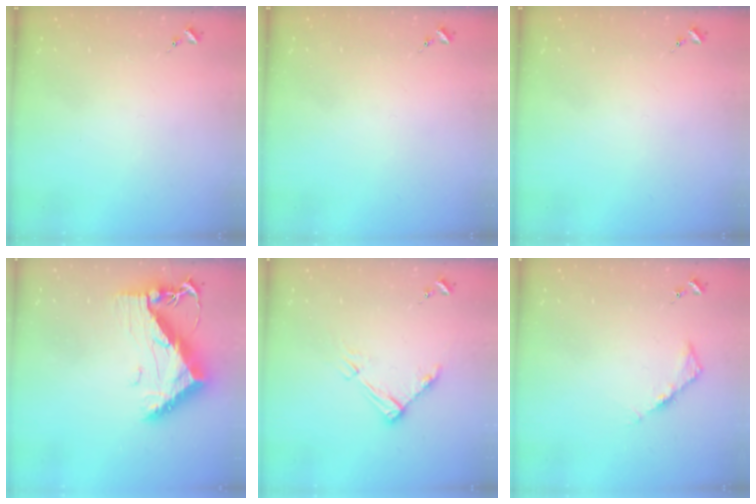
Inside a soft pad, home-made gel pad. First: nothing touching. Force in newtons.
{"total": 0.0}
{"total": 0.0}
{"total": 12.5, "press": 12.4, "slide": 1.1}
{"total": 9.1, "press": 9.1, "slide": 0.8}
{"total": 4.5, "press": 4.5, "slide": 0.4}